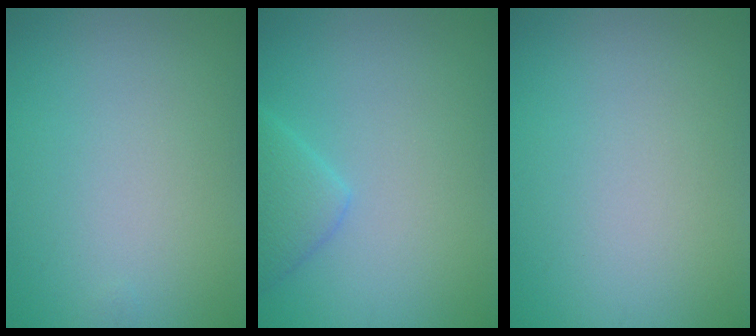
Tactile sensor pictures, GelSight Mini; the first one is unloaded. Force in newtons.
{"total": 2.3, "press": 2.3, "slide": 0.3}
{"total": 0.0}